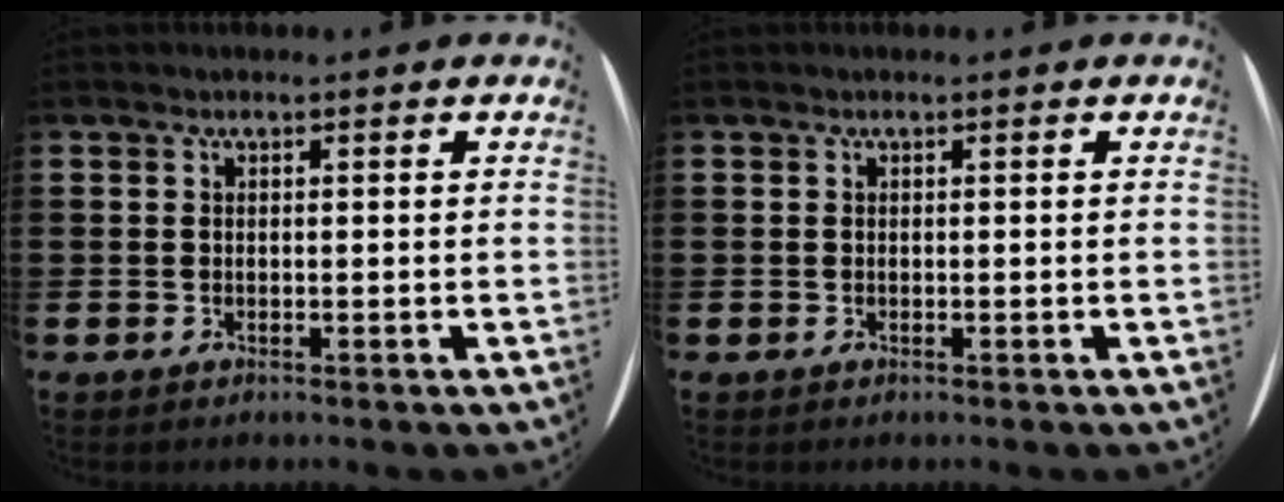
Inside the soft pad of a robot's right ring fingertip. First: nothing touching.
{"total": 0.0}